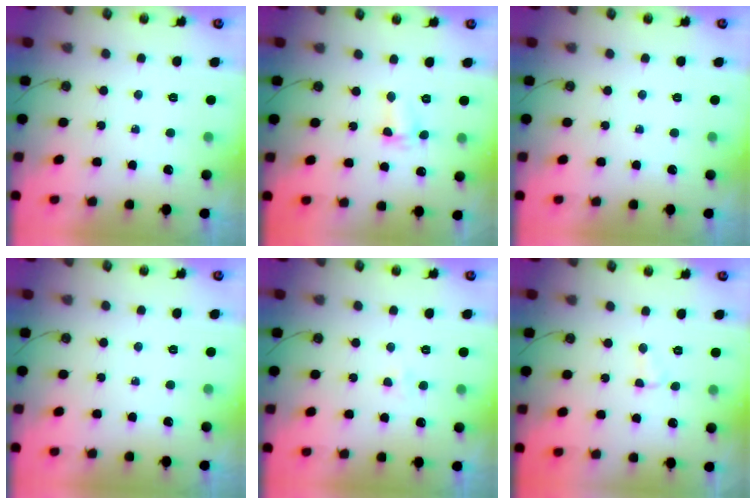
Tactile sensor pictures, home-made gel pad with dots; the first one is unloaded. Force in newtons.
{"total": 2.5, "press": 2.5, "slide": 0.4}
{"total": 0.0}
{"total": 0.0}
{"total": 2.4, "press": 2.3, "slide": 0.6}
{"total": 1.8, "press": 1.7, "slide": 0.4}